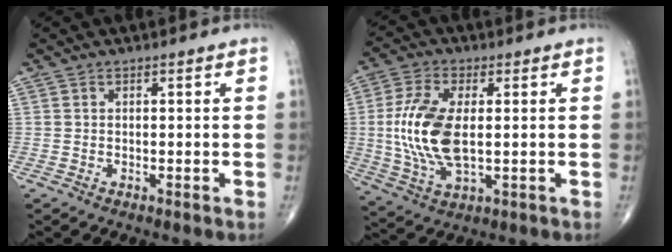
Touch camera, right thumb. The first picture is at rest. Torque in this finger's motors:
{"motor_torque": [-0.49, 1.03, 1.40, 0.21, 0.13]}